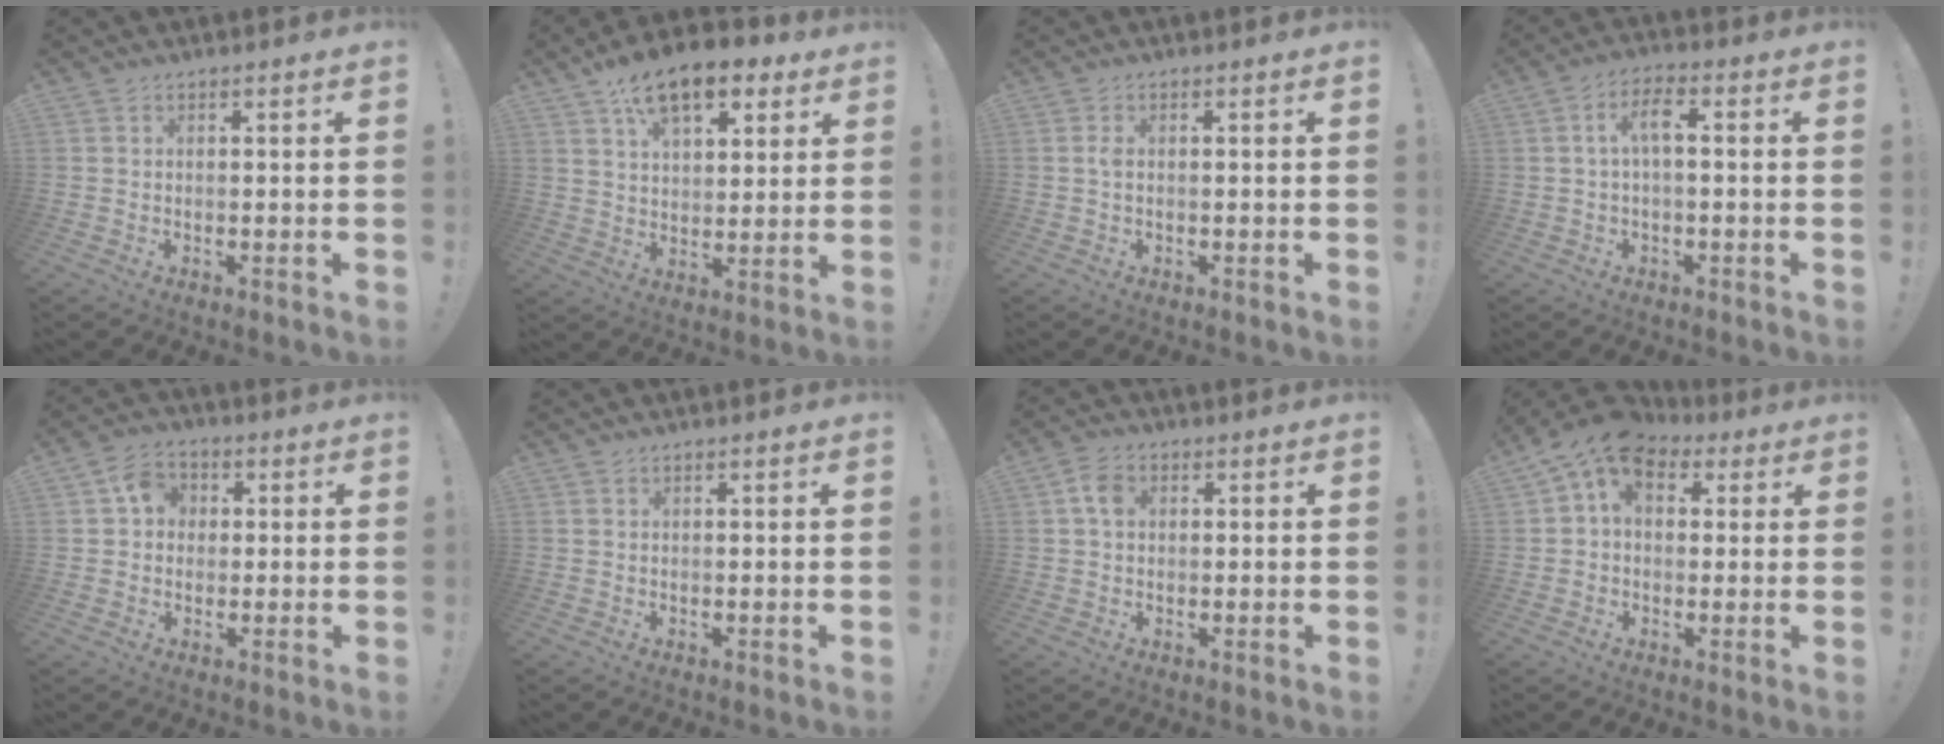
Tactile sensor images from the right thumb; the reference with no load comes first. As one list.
[{"total": 14.2, "force": [8.7, 7.3, 8.5], "torque": [-0.126, -0.045, 0.155]}, {"total": 1.5, "force": [0.0, 0.5, 1.4], "torque": [-0.028, 0.003, -0.001]}, {"total": 5.9, "force": [0.3, 2.2, 5.5], "torque": [-0.113, 0.009, 0.004]}, {"total": 6.7, "force": [0.6, 6.0, 2.9], "torque": [-0.046, 0.017, 0.014]}, {"total": 0.0}, {"total": 5.1, "force": [0.9, 3.7, 3.4], "torque": [-0.060, 0.011, 0.020]}, {"total": 10.4, "force": [5.0, 6.9, 6.0], "torque": [-0.106, -0.017, 0.099]}]